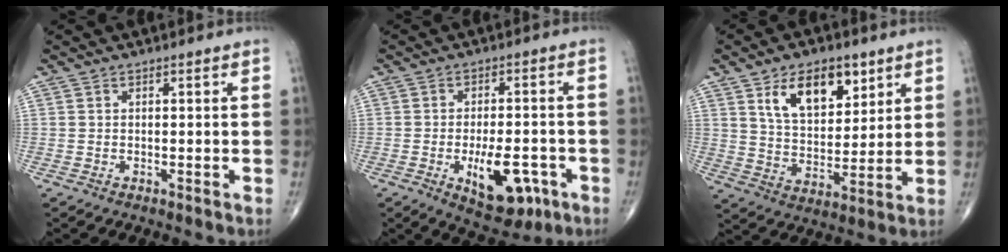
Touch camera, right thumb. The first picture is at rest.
{"total": 11.2, "force": [-4.1, 5.4, 8.9], "torque": [-0.112, 0.009, -0.050]}
{"total": 13.3, "force": [6.7, 7.4, 8.8], "torque": [-0.112, -0.036, 0.122]}